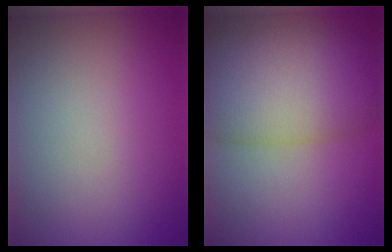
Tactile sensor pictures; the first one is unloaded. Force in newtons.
{"total": 10.5, "press": 10.5, "slide": 0.4}